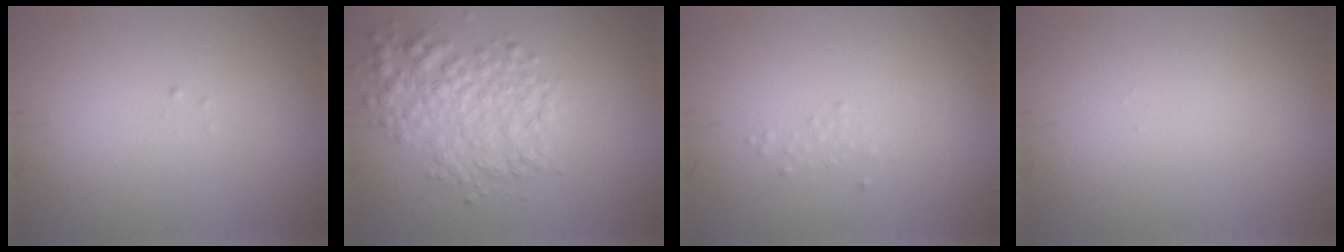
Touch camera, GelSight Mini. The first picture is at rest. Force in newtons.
{"total": 4.3, "press": 4.3, "slide": 0.1}
{"total": 0.5, "press": 0.5, "slide": 0.0}
{"total": 0.0}